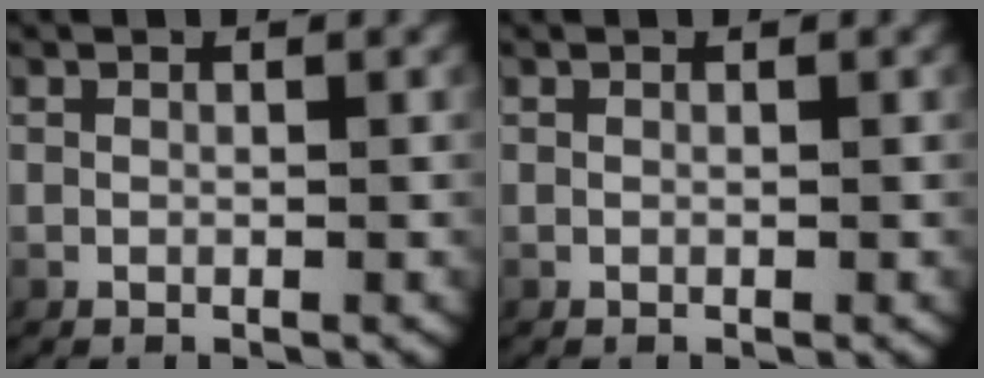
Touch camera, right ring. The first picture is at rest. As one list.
[{"total": 0.0}]